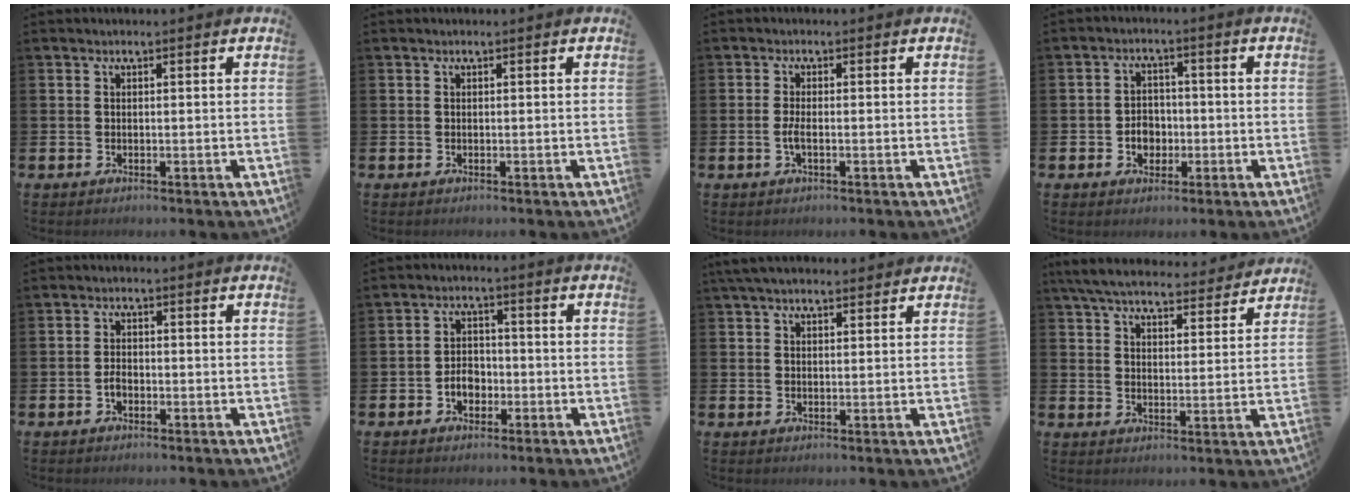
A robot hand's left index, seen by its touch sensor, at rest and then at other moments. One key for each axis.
{"total": 0.0}
{"total": 1.9, "fx": -0.5, "fy": 0.5, "fz": 1.7, "tx": -0.038, "ty": 0.003, "tz": -0.008}
{"total": 3.5, "fx": -0.9, "fy": 2.9, "fz": 1.7, "tx": -0.028, "ty": 0.002, "tz": -0.023}
{"total": 1.6, "fx": -0.7, "fy": 1.1, "fz": 1.0, "tx": -0.016, "ty": 0.003, "tz": -0.014}
{"total": 3.3, "fx": -1.3, "fy": 2.4, "fz": 1.9, "tx": -0.027, "ty": 0.001, "tz": -0.030}
{"total": 3.7, "fx": 3.2, "fy": 1.0, "fz": 1.5, "tx": -0.034, "ty": -0.006, "tz": 0.060}
{"total": 6.7, "fx": 6.3, "fy": 1.3, "fz": 1.7, "tx": -0.054, "ty": -0.037, "tz": 0.112}